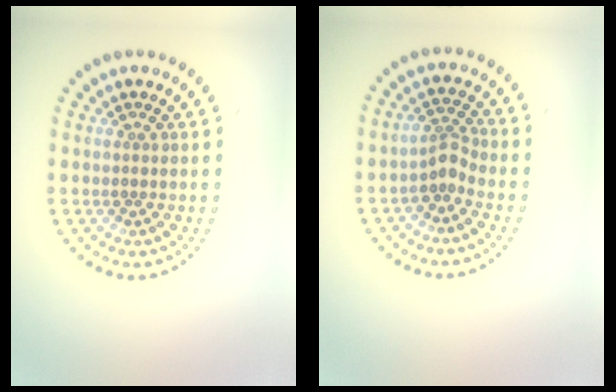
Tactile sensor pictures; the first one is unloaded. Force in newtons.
{"total": 2.0, "press": 1.4, "slide": 1.5}